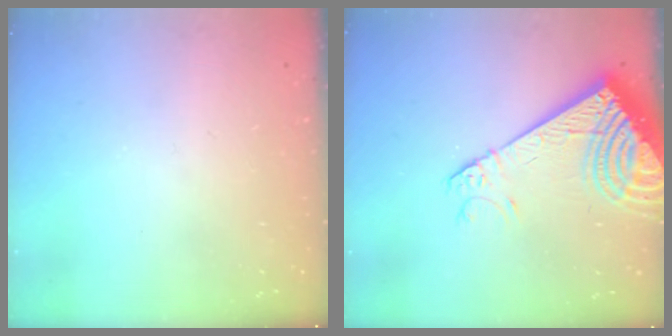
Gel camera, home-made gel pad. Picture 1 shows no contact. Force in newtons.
{"total": 18.8, "press": 18.5, "slide": 3.4}